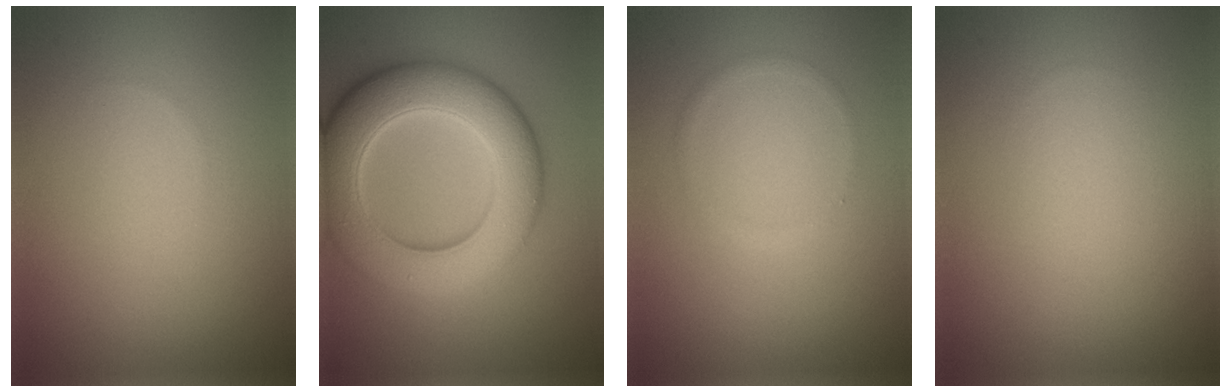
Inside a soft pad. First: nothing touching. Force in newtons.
{"total": 10.6, "press": 10.6, "slide": 0.3}
{"total": 0.7, "press": 0.7, "slide": 0.1}
{"total": 0.0}